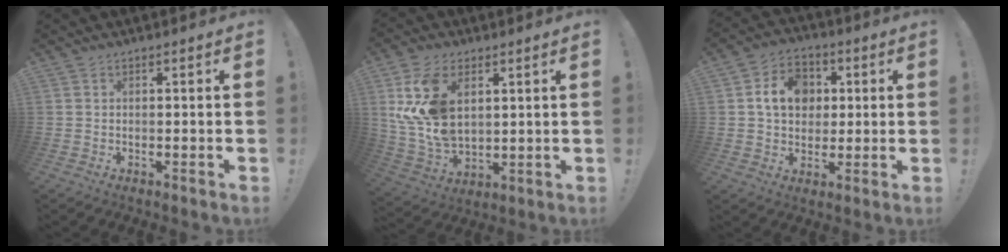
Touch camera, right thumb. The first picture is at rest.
{"total": 15.7, "force": [5.5, 10.0, 10.8], "torque": [-0.230, -0.023, 0.104]}
{"total": 11.9, "force": [2.8, 9.6, 6.4], "torque": [-0.096, 0.006, 0.058]}